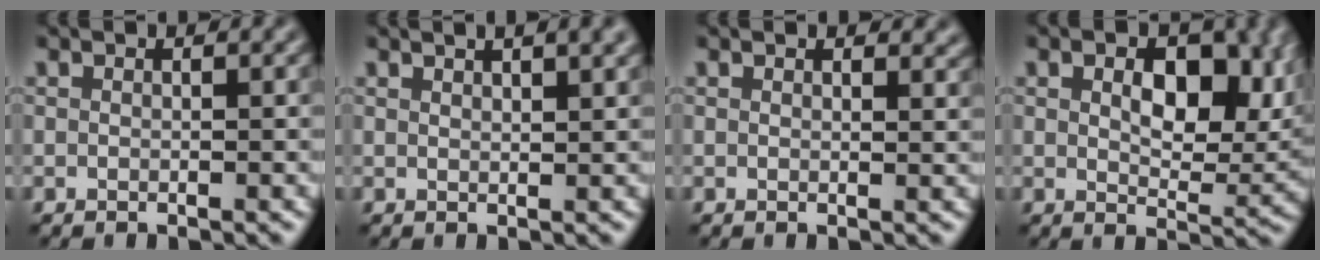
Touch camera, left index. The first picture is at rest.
{"total": 4.3, "force": [2.7, 1.5, 2.9], "torque": [-0.015, 0.016, 0.024]}
{"total": 1.4, "force": [1.2, 0.5, 0.6], "torque": [-0.006, -0.003, 0.018]}
{"total": 7.9, "force": [2.2, 4.6, 6.1], "torque": [-0.086, -0.008, 0.037]}